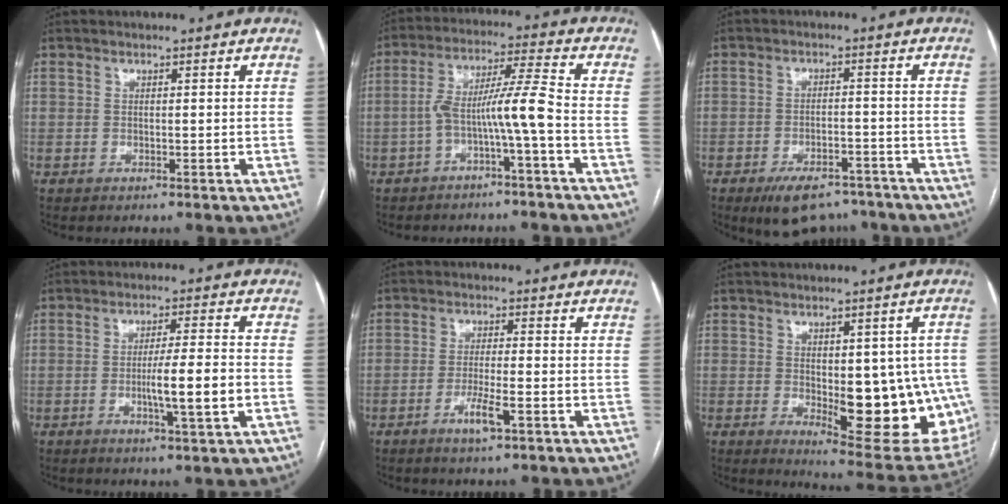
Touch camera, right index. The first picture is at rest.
{"total": 8.1, "force": [-2.6, -0.6, 7.6], "torque": [-0.139, 0.031, -0.045]}
{"total": 9.2, "force": [-7.2, 3.9, 4.2], "torque": [-0.061, 0.002, -0.111]}
{"total": 7.3, "force": [-1.8, -0.1, 7.1], "torque": [-0.117, -0.004, -0.031]}
{"total": 4.2, "force": [-2.1, 0.3, 3.7], "torque": [-0.072, -0.005, -0.038]}
{"total": 15.7, "force": [-2.0, 6.0, 14.4], "torque": [-0.144, -0.002, -0.004]}